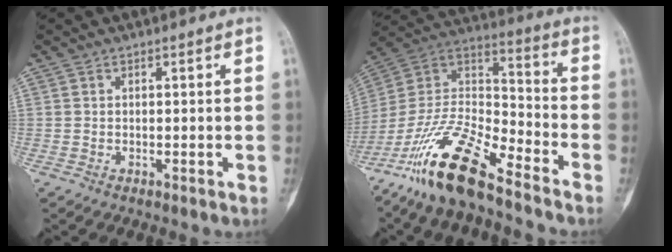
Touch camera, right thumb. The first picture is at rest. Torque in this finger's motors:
{"motor_torque": [0.54, 0.58, 1.62, -1.16, 0.54]}